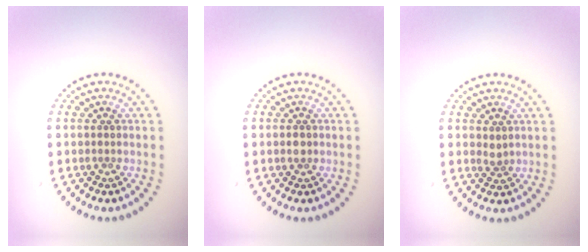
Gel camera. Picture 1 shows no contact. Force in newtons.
{"total": 1.0, "press": 1.0, "slide": 0.3}
{"total": 0.9, "press": 0.6, "slide": 0.7}